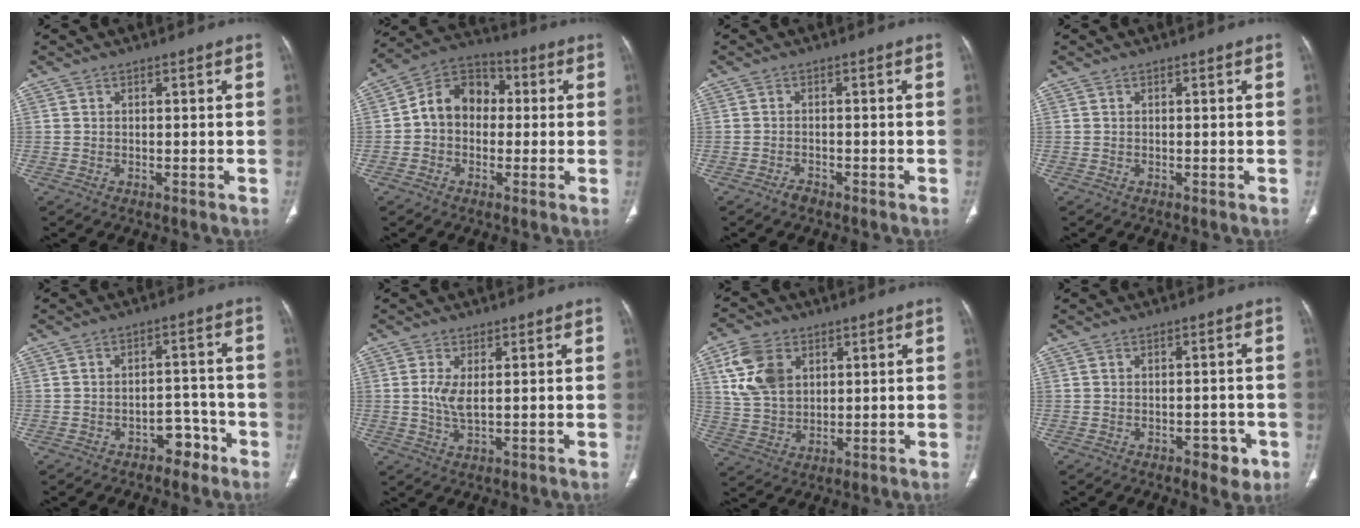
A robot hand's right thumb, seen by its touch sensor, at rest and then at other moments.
{"total": 10.5, "force": [0.2, 8.2, 6.5], "torque": [-0.079, 0.035, -0.012]}
{"total": 1.3, "force": [-1.2, 0.5, 0.4], "torque": [-0.011, 0.004, -0.021]}
{"total": 0.0}
{"total": 4.8, "force": [-3.2, 3.1, 1.8], "torque": [-0.002, 0.041, -0.042]}
{"total": 3.8, "force": [0.6, 1.3, 3.5], "torque": [-0.082, -0.013, 0.016]}
{"total": 11.0, "force": [4.0, 7.7, 6.8], "torque": [-0.117, -0.008, 0.083]}
{"total": 4.1, "force": [-2.1, 2.3, 2.7], "torque": [-0.016, 0.010, -0.023]}